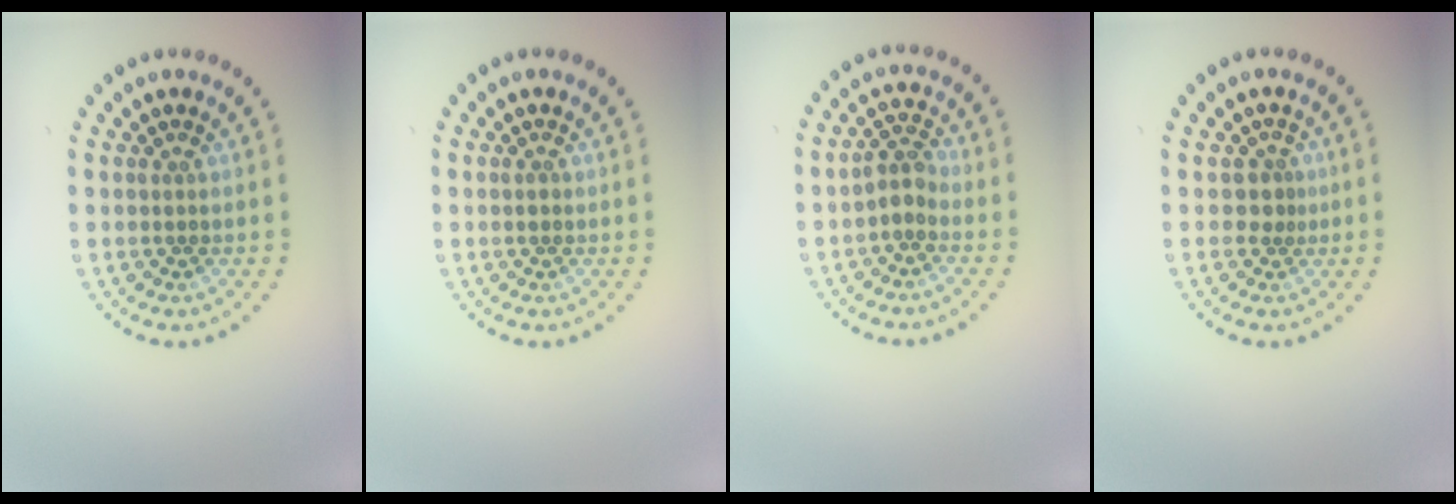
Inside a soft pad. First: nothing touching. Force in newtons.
{"total": 0.5, "press": 0.5, "slide": 0.0}
{"total": 1.8, "press": 1.5, "slide": 1.0}
{"total": 1.1, "press": 0.7, "slide": 0.9}